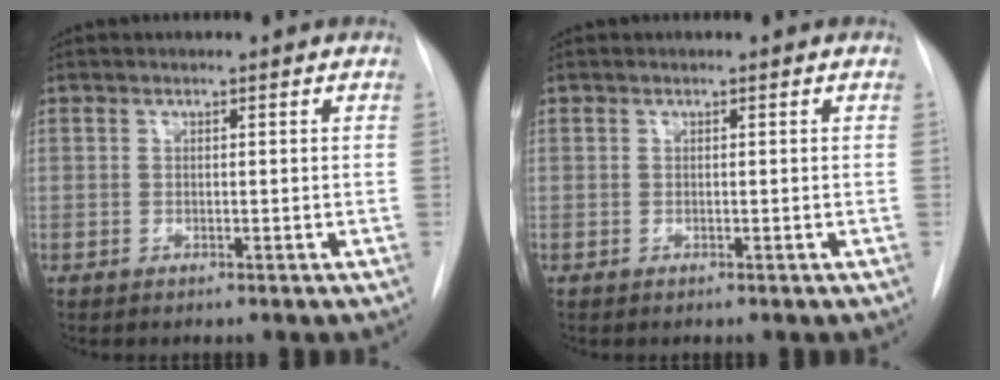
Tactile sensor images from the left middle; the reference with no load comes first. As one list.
[{"total": 0.0}]